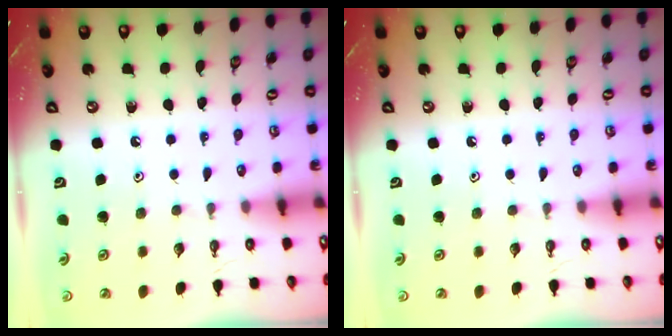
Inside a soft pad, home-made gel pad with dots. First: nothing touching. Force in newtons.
{"total": 0.0}